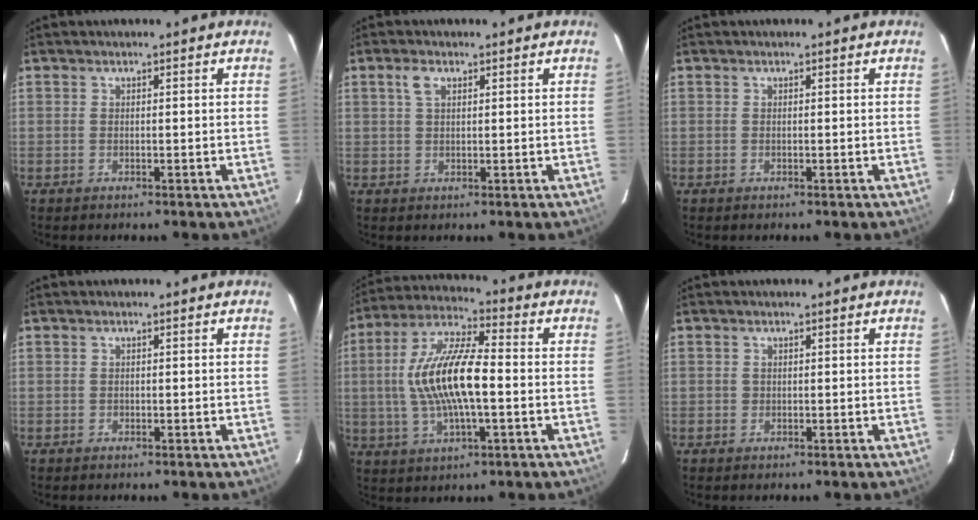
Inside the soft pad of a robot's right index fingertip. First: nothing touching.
{"total": 2.4, "force": [1.2, 1.2, 1.7], "torque": [-0.036, 0.006, 0.022]}
{"total": 0.0}
{"total": 0.0}
{"total": 14.8, "force": [-0.8, 4.4, 14.1], "torque": [-0.281, 0.010, -0.018]}
{"total": 0.6, "force": [0.0, 0.5, 0.0], "torque": [0.002, 0.001, 0.000]}